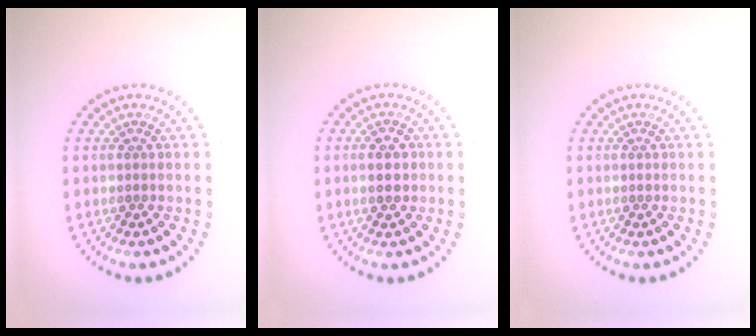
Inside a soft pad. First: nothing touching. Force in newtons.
{"total": 2.6, "press": 2.6, "slide": 0.1}
{"total": 0.0}